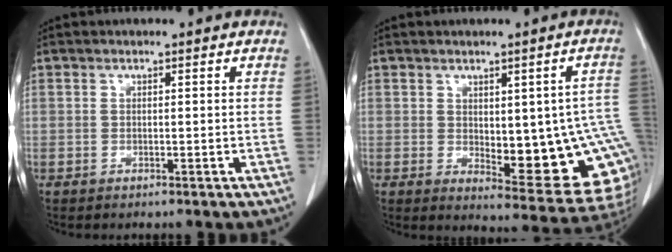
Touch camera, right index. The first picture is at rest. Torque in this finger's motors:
{"motor_torque": [0.36, 0.08, 0.21, 0.03]}